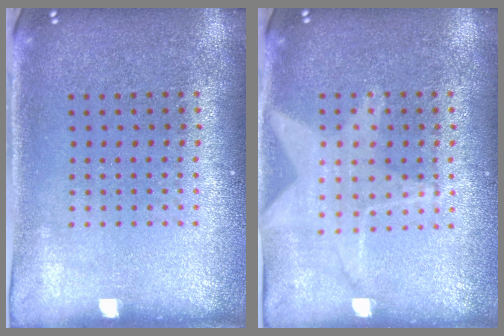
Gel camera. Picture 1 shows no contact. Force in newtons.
{"total": 1.2, "press": 1.2, "slide": 0.3}